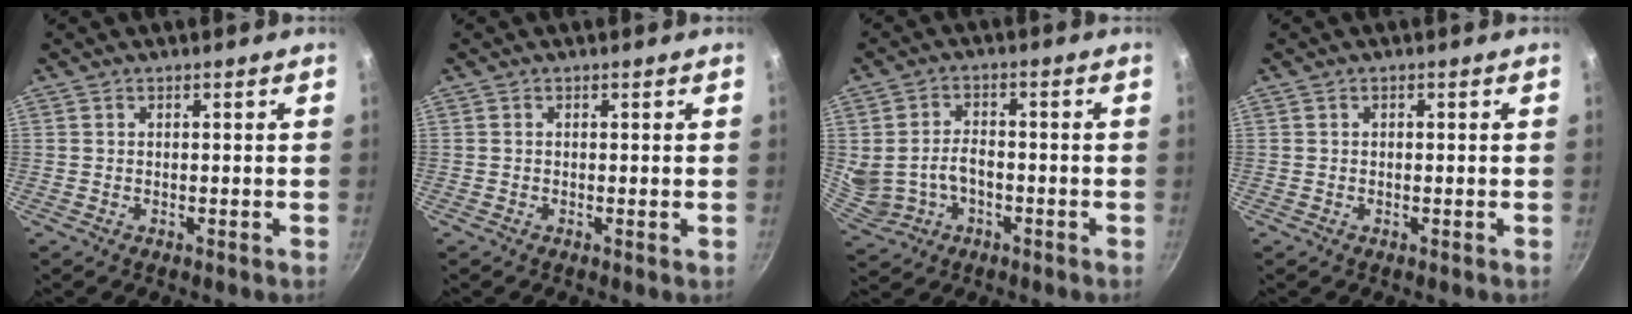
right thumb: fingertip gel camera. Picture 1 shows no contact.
{"total": 0.0}
{"total": 8.6, "force": [-1.5, 6.3, 5.6], "torque": [-0.099, 0.017, -0.015]}
{"total": 0.5, "force": [0.0, 0.3, 0.4], "torque": [-0.007, 0.003, 0.000]}